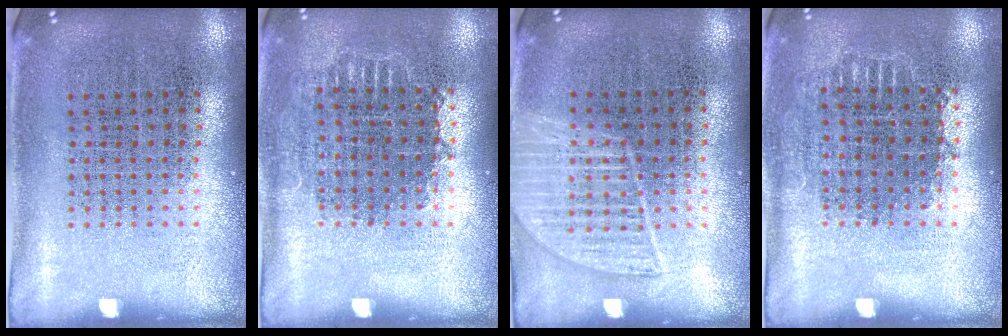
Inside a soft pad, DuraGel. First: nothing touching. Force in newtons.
{"total": 0.8, "press": 0.7, "slide": 0.3}
{"total": 1.4, "press": 1.3, "slide": 0.6}
{"total": 0.7, "press": 0.7, "slide": 0.1}